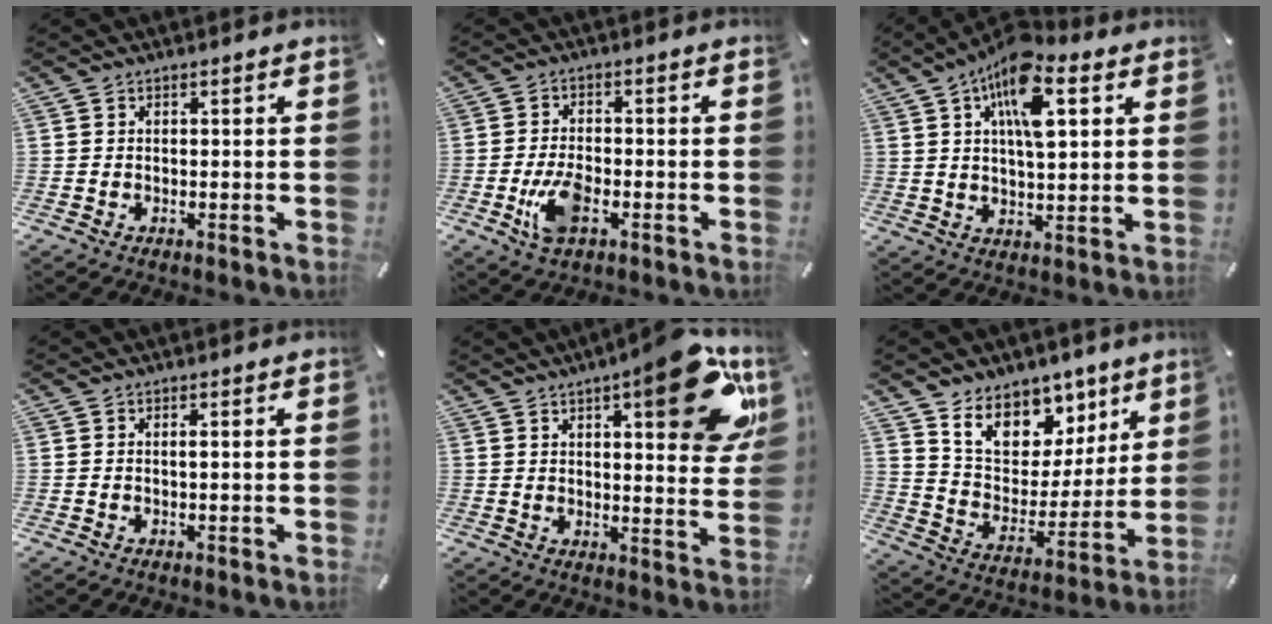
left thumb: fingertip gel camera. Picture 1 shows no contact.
{"total": 7.3, "force": [-2.7, 3.7, 5.7], "torque": [-0.131, 0.001, -0.049]}
{"total": 14.0, "force": [6.4, 6.1, 10.8], "torque": [-0.191, -0.012, 0.108]}
{"total": 0.8, "force": [0.1, 0.0, 0.8], "torque": [-0.014, -0.001, 0.000]}
{"total": 17.6, "force": [9.0, 6.2, 13.8], "torque": [-0.168, -0.054, 0.137]}
{"total": 13.1, "force": [9.2, 8.7, 3.5], "torque": [-0.063, -0.075, 0.168]}